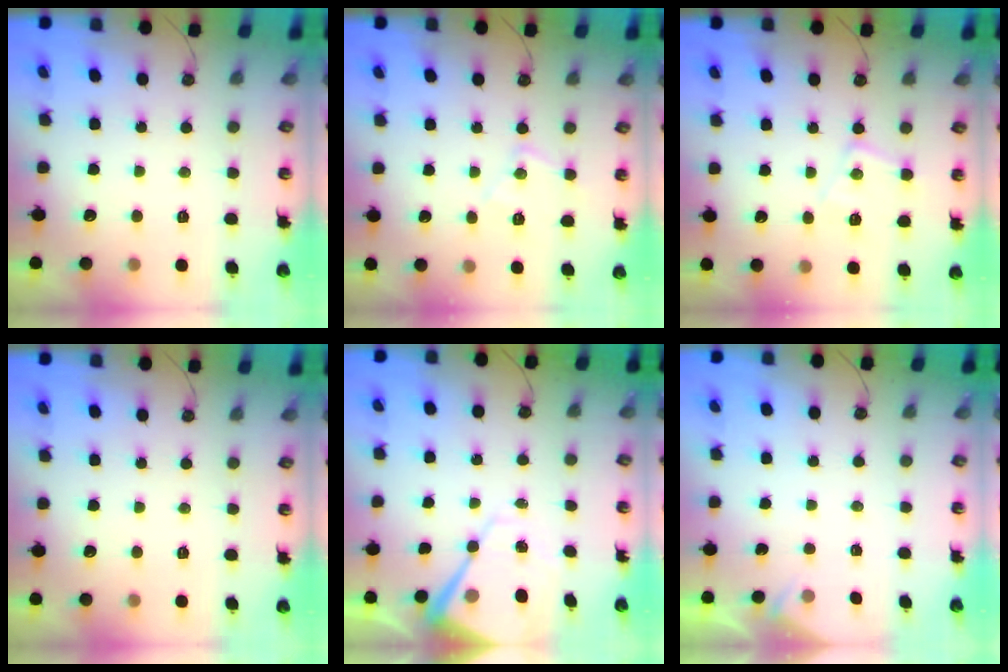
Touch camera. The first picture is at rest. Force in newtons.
{"total": 8.6, "press": 8.5, "slide": 0.6}
{"total": 10.3, "press": 10.3, "slide": 0.6}
{"total": 0.0}
{"total": 10.7, "press": 10.6, "slide": 0.9}
{"total": 2.5, "press": 2.5, "slide": 0.4}